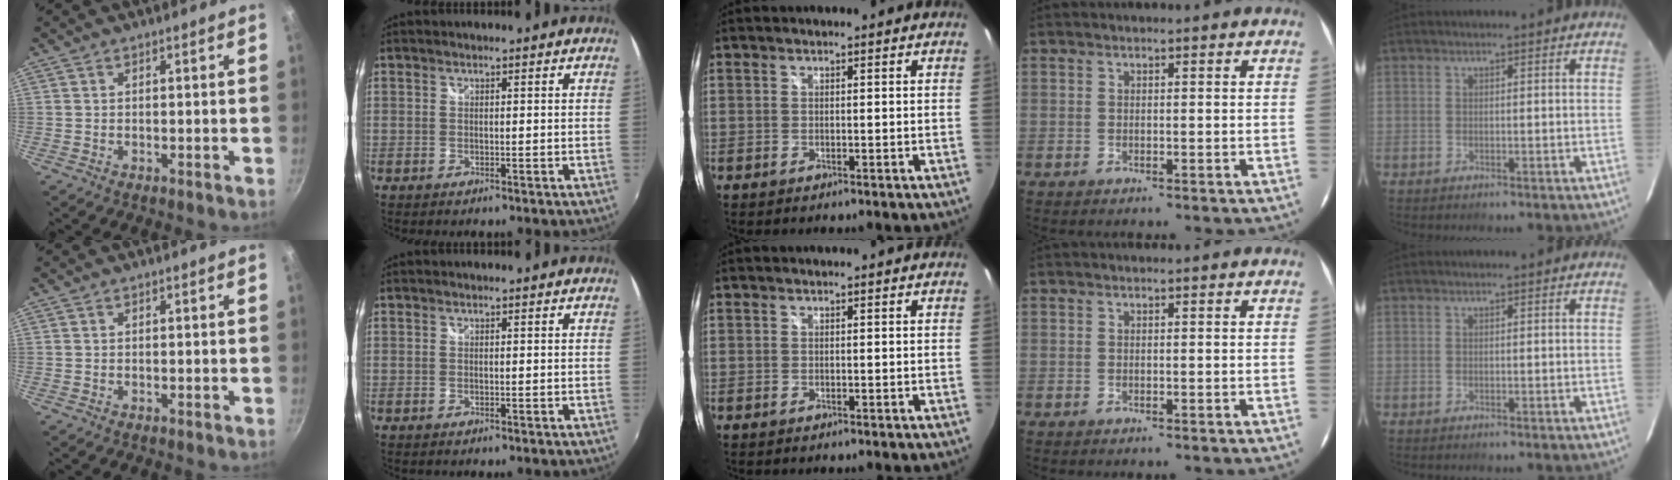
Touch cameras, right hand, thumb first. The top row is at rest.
{}